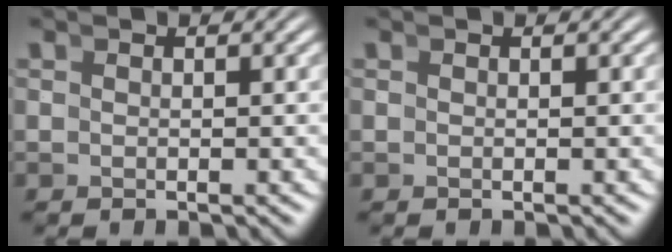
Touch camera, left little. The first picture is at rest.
{"total": 0.0}